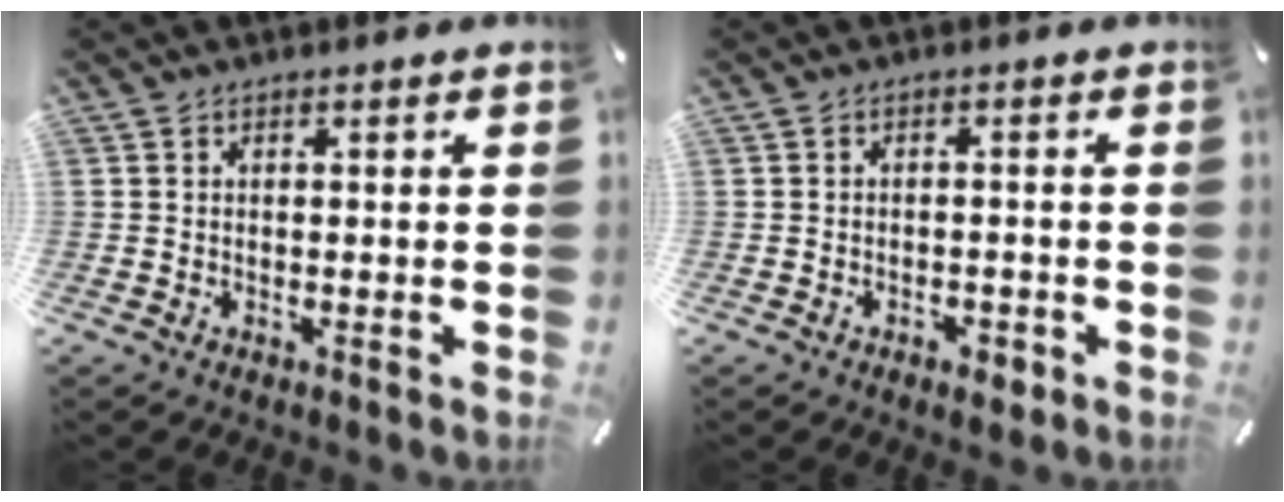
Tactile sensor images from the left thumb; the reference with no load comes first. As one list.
[{"total": 2.6, "force": [-1.5, 1.6, 1.3], "torque": [-0.022, 0.006, -0.028]}]